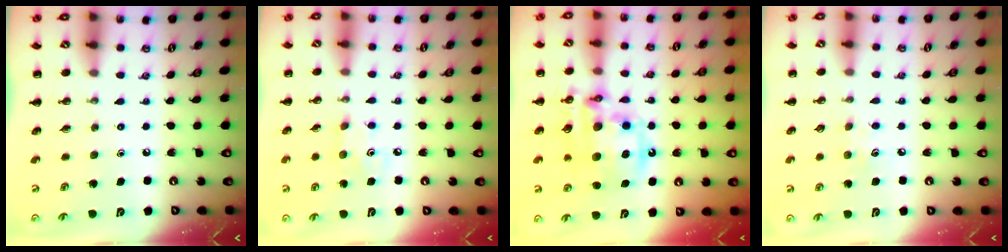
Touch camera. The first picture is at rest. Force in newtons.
{"total": 3.0, "press": 2.8, "slide": 0.9}
{"total": 16.9, "press": 16.4, "slide": 4.0}
{"total": 4.3, "press": 4.2, "slide": 1.1}